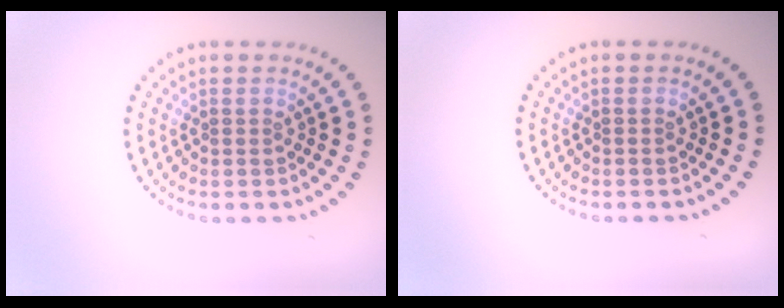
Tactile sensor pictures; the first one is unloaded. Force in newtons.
{"total": 0.0}